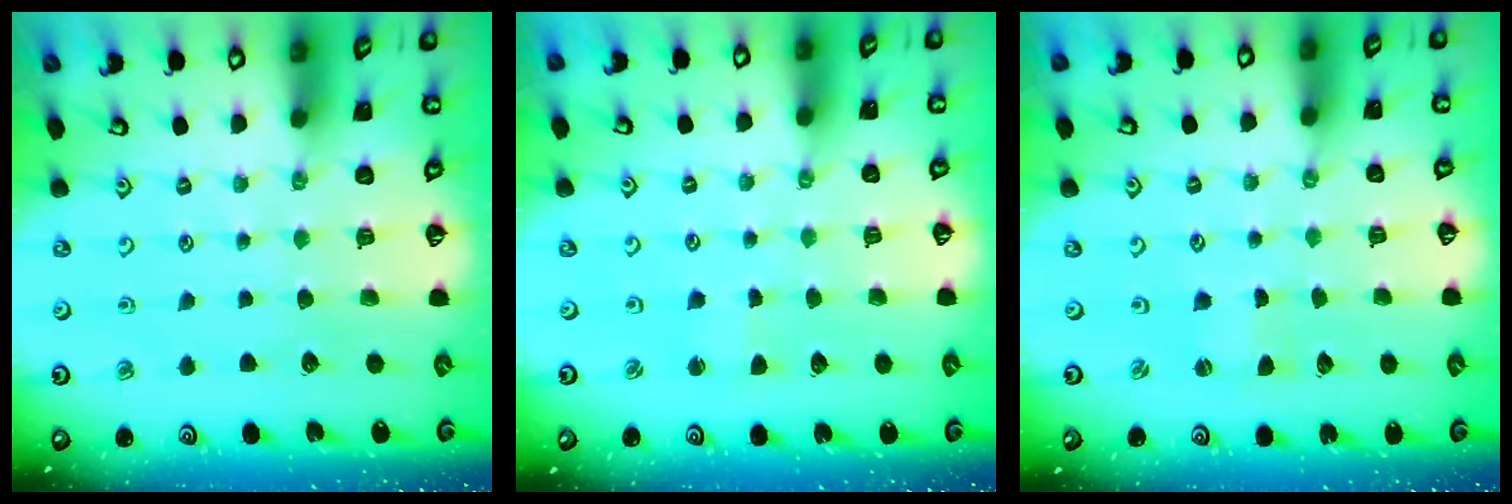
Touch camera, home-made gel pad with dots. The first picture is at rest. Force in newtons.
{"total": 1.8, "press": 1.8, "slide": 0.2}
{"total": 0.0}